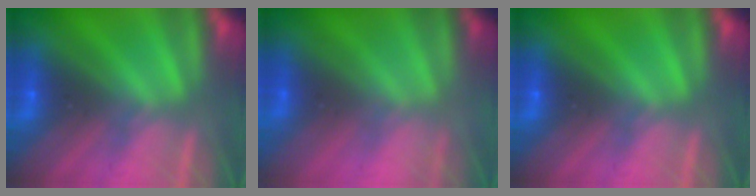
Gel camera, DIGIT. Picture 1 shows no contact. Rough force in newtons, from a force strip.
{"total": 2.4}
{"total": 0.0}